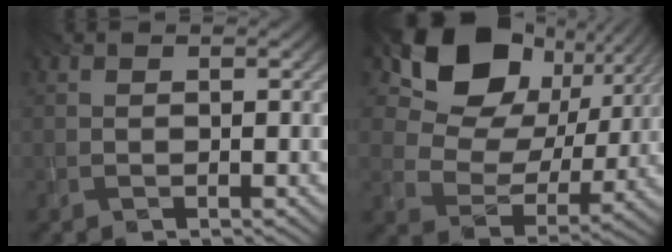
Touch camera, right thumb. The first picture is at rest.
{"total": 18.1, "force": [9.0, 12.0, 10.0], "torque": [-0.208, 0.038, 0.148]}